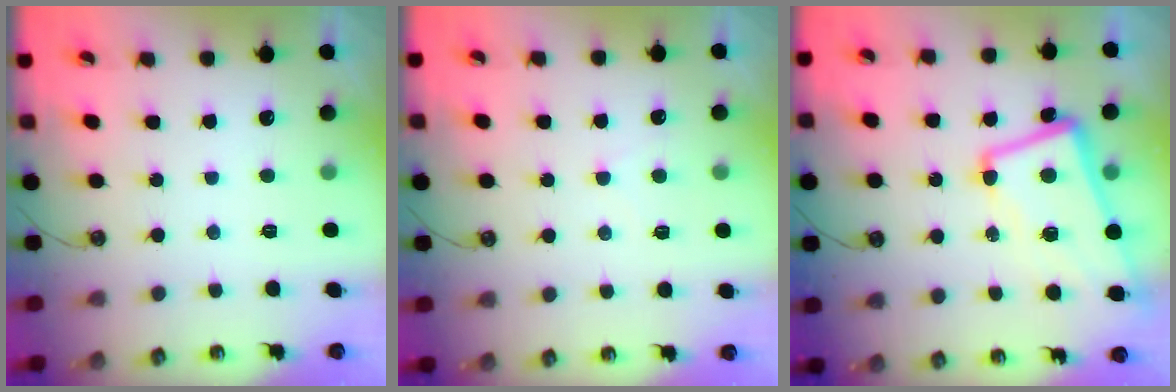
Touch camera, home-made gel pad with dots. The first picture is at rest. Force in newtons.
{"total": 0.7, "press": 0.6, "slide": 0.4}
{"total": 5.8, "press": 5.4, "slide": 2.2}